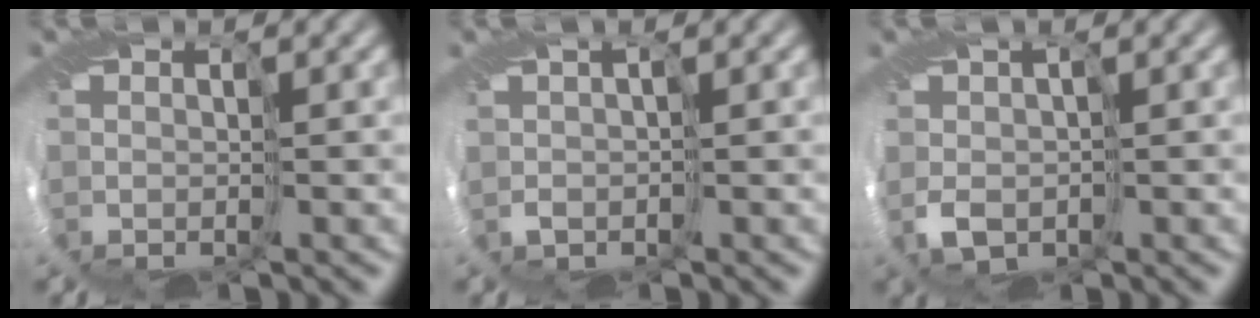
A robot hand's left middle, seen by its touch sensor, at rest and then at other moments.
{"total": 1.7, "force": [0.3, 1.2, 1.2], "torque": [-0.027, 0.013, 0.015]}
{"total": 2.8, "force": [-0.2, 2.0, 2.0], "torque": [-0.043, 0.004, 0.005]}